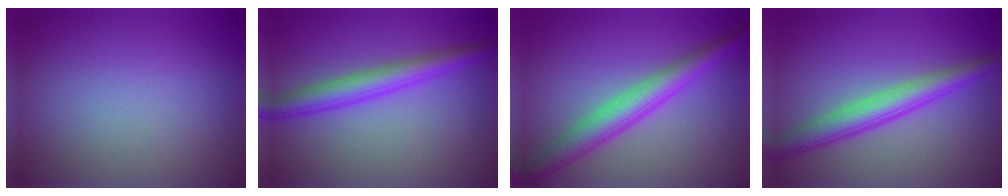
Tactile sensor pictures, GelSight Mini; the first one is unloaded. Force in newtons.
{"total": 3.9, "press": 3.9, "slide": 0.2}
{"total": 5.0, "press": 5.0, "slide": 0.1}
{"total": 4.5, "press": 4.5, "slide": 0.1}